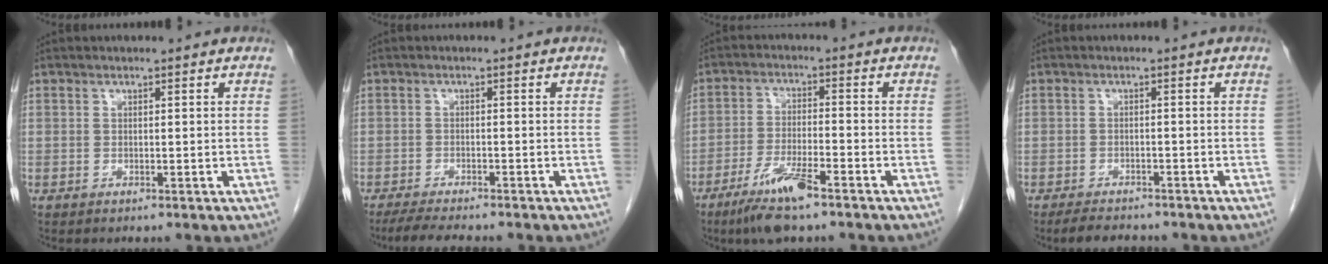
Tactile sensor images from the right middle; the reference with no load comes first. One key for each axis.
{"total": 6.6, "fx": -5.7, "fy": 0.8, "fz": 3.3, "tx": -0.057, "ty": -0.017, "tz": -0.089}
{"total": 8.2, "fx": -5.5, "fy": 0.8, "fz": 6.0, "tx": -0.121, "ty": -0.017, "tz": -0.101}
{"total": 4.5, "fx": -4.0, "fy": 1.5, "fz": 1.6, "tx": -0.034, "ty": -0.010, "tz": -0.060}